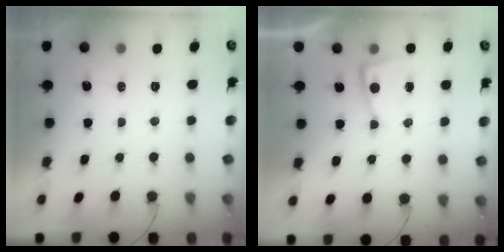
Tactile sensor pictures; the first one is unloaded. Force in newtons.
{"total": 2.4, "press": 2.3, "slide": 0.4}